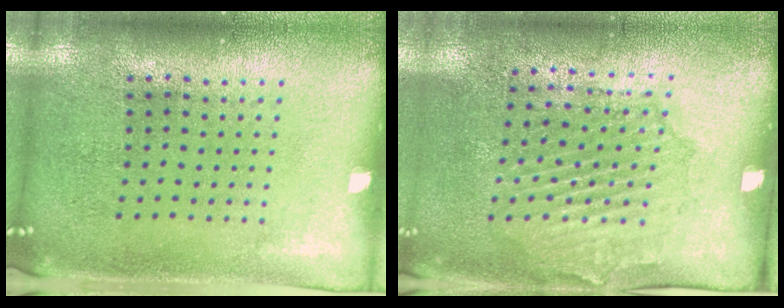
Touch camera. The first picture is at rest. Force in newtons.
{"total": 1.7, "press": 1.4, "slide": 0.8}